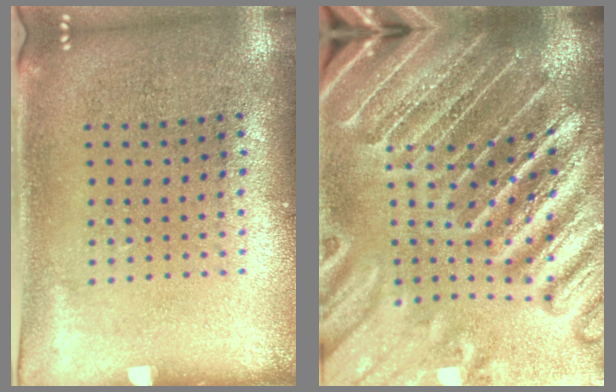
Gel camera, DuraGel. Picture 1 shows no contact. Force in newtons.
{"total": 4.7, "press": 4.2, "slide": 2.0}